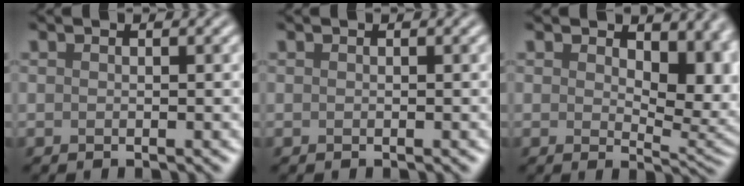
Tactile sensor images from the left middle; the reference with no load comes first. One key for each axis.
{"total": 0.0}
{"total": 6.3, "fx": 1.7, "fy": 3.6, "fz": 4.8, "tx": -0.067, "ty": -0.013, "tz": 0.026}